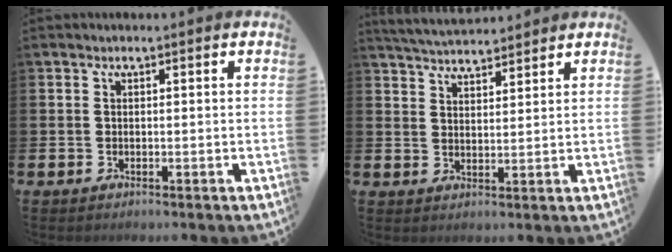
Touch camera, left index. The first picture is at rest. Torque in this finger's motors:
{"motor_torque": [0.68, -0.68, 0.12, 0.11]}